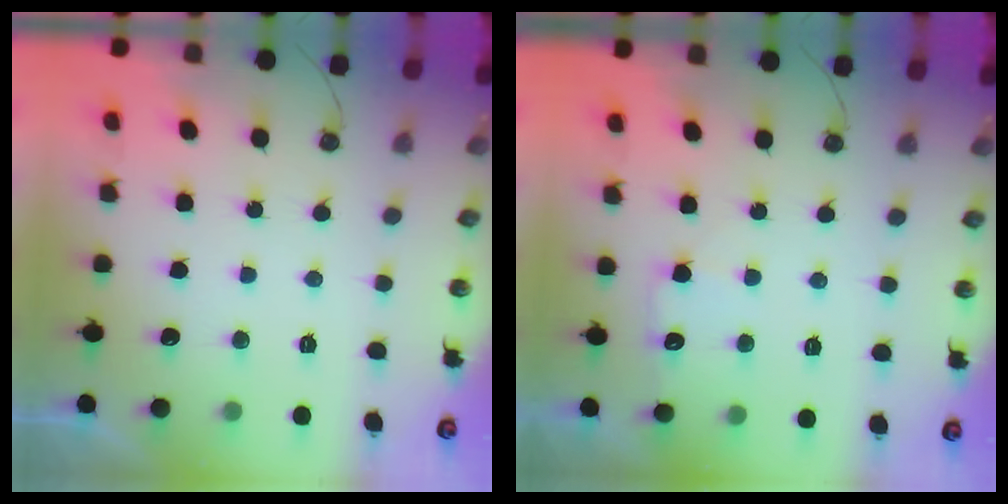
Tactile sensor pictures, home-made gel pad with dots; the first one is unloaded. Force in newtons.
{"total": 6.1, "press": 6.1, "slide": 0.7}